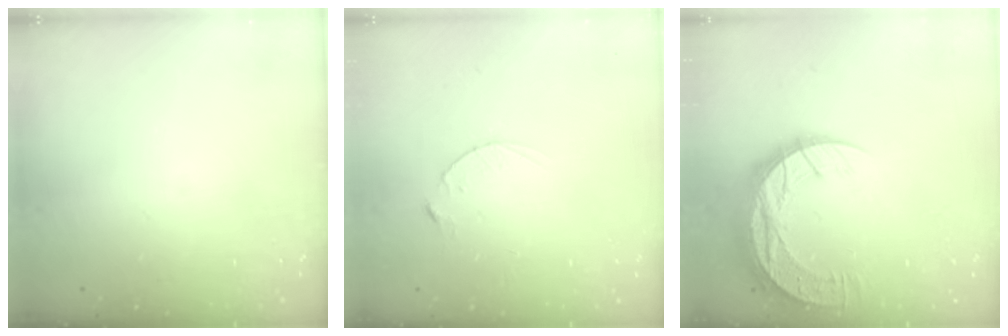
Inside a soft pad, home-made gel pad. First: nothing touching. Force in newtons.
{"total": 2.5, "press": 2.5, "slide": 0.4}
{"total": 15.8, "press": 15.7, "slide": 1.1}